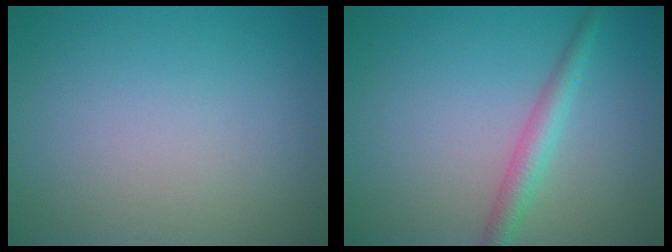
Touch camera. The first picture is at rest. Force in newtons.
{"total": 2.5, "press": 2.5, "slide": 0.0}